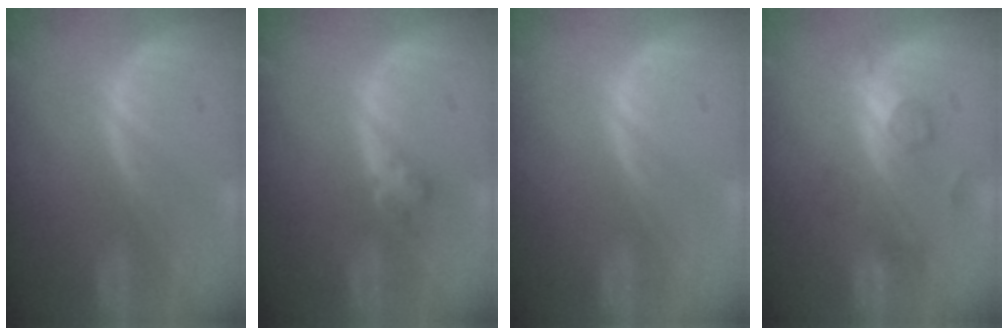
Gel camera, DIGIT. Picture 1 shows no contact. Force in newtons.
{"total": 2.0, "press": 2.0, "slide": 0.2}
{"total": 0.0}
{"total": 4.6, "press": 4.5, "slide": 0.6}